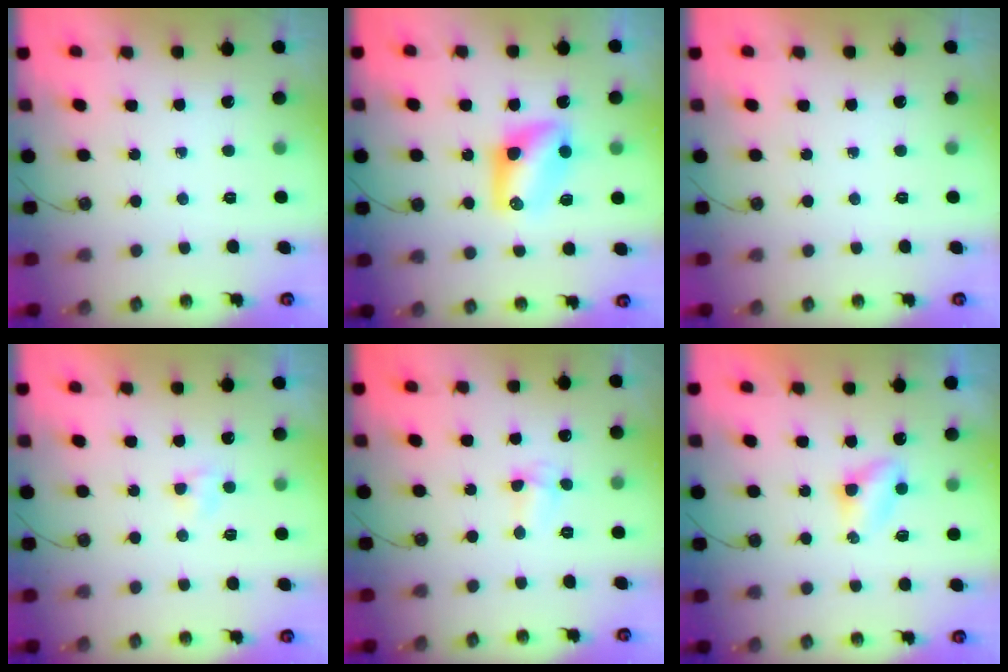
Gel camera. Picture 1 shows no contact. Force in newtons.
{"total": 8.6, "press": 8.5, "slide": 0.6}
{"total": 0.0}
{"total": 2.7, "press": 2.7, "slide": 0.4}
{"total": 3.2, "press": 3.1, "slide": 0.7}
{"total": 3.9, "press": 3.9, "slide": 0.5}